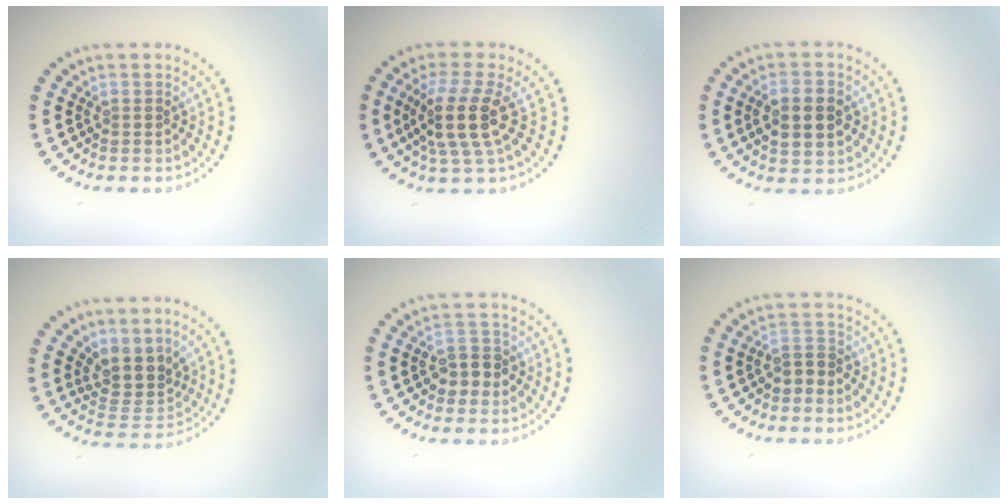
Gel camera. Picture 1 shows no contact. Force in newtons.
{"total": 4.3, "press": 3.4, "slide": 2.6}
{"total": 5.0, "press": 5.0, "slide": 0.3}
{"total": 3.3, "press": 2.5, "slide": 2.2}
{"total": 2.7, "press": 2.7, "slide": 0.4}
{"total": 2.0, "press": 1.8, "slide": 1.0}